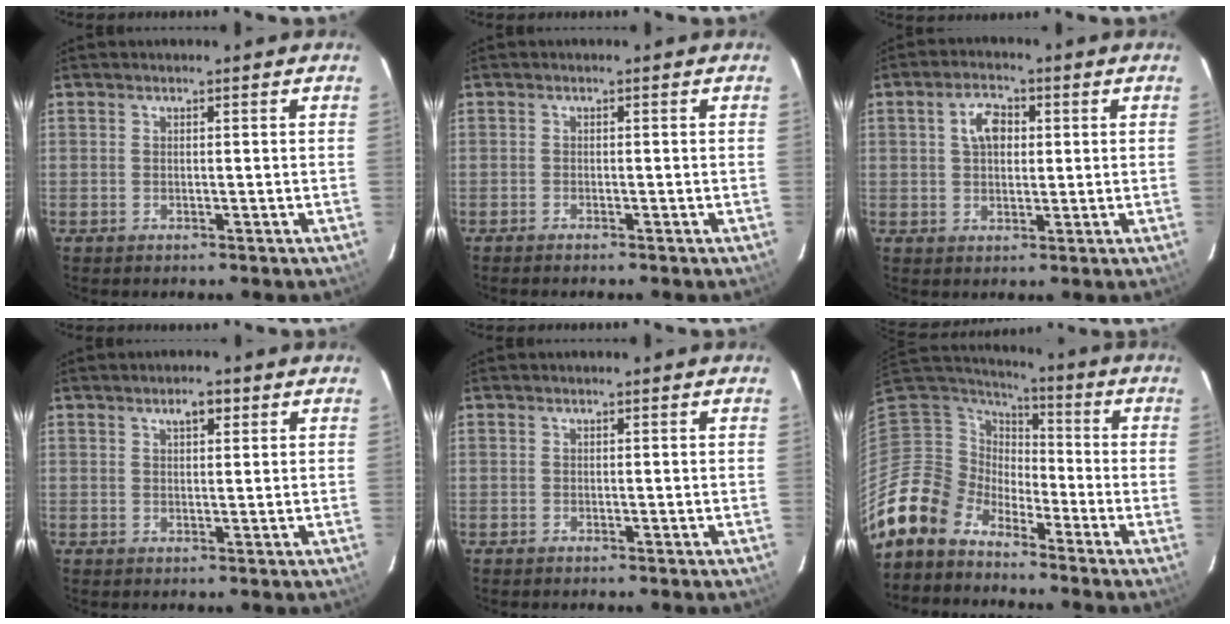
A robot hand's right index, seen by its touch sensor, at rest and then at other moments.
{"total": 1.0, "force": [-0.9, 0.1, 0.4], "torque": [-0.013, -0.002, -0.019]}
{"total": 5.3, "force": [1.3, 3.5, 3.7], "torque": [-0.065, 0.016, 0.025]}
{"total": 2.7, "force": [1.4, 1.2, 1.9], "torque": [-0.030, 0.008, 0.023]}
{"total": 0.0}
{"total": 11.6, "force": [-9.0, 7.0, 2.3], "torque": [-0.081, 0.027, -0.193]}